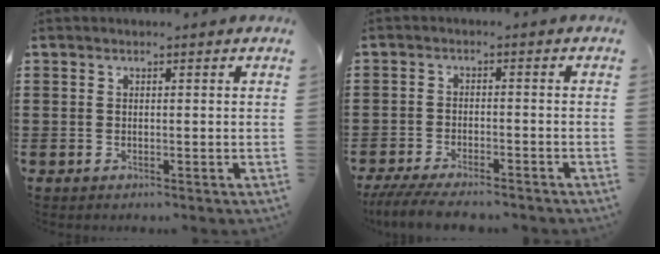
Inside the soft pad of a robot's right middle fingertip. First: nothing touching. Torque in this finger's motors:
{"motor_torque": [1.06, 0.12, 0.18, 0.06]}